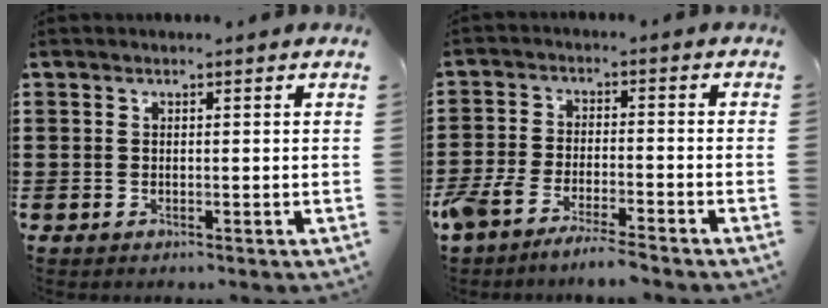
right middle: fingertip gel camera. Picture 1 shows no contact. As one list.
[{"total": 5.6, "force": [-5.2, 0.2, 2.0], "torque": [-0.060, -0.014, -0.106]}]